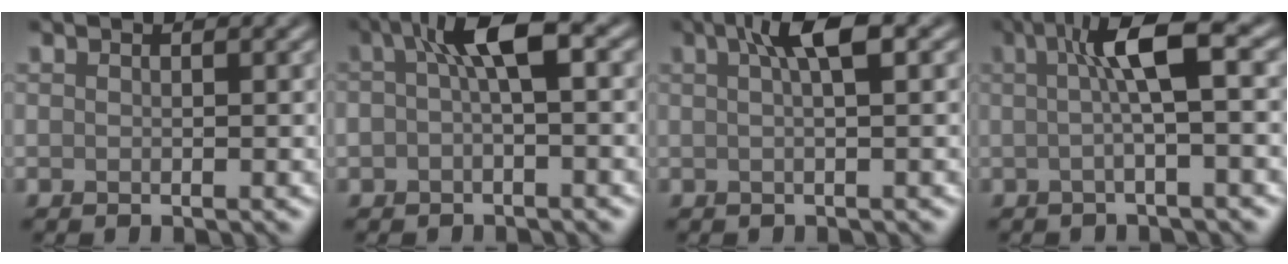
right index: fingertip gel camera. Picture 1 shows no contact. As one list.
[{"total": 4.4, "force": [0.3, 1.4, 4.1], "torque": [-0.065, 0.020, -0.005]}, {"total": 3.7, "force": [1.3, 0.7, 3.4], "torque": [-0.050, 0.013, 0.017]}, {"total": 5.4, "force": [0.8, 0.9, 5.3], "torque": [-0.086, 0.017, 0.008]}]